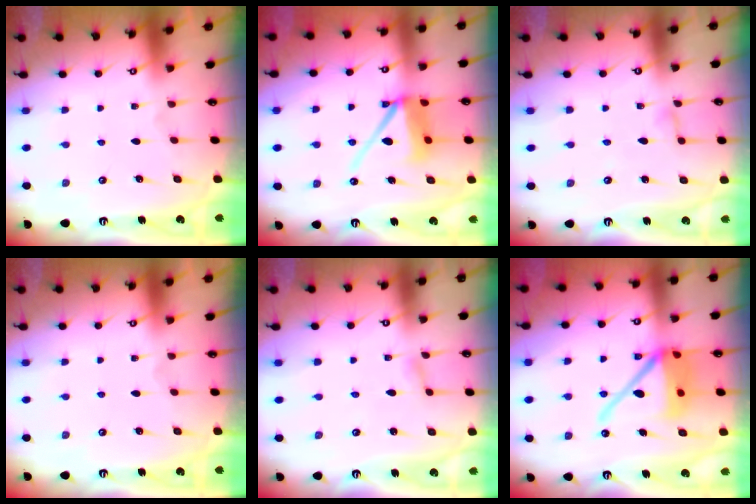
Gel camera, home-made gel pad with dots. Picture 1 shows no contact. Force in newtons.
{"total": 10.6, "press": 10.5, "slide": 1.6}
{"total": 2.9, "press": 2.9, "slide": 0.2}
{"total": 0.0}
{"total": 1.1, "press": 1.1, "slide": 0.1}
{"total": 15.6, "press": 15.3, "slide": 2.5}